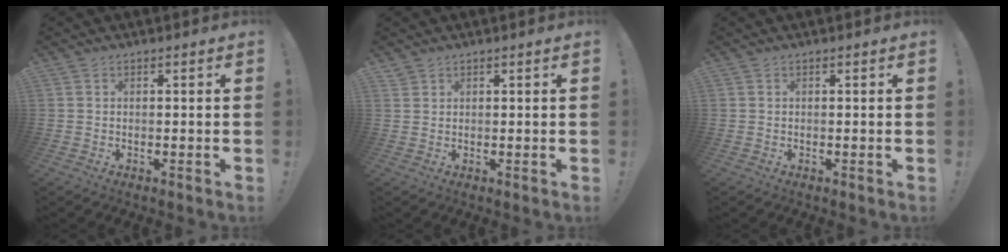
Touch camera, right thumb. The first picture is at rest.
{"total": 1.2, "force": [1.0, 0.6, 0.3], "torque": [-0.002, -0.006, 0.019]}
{"total": 0.0}